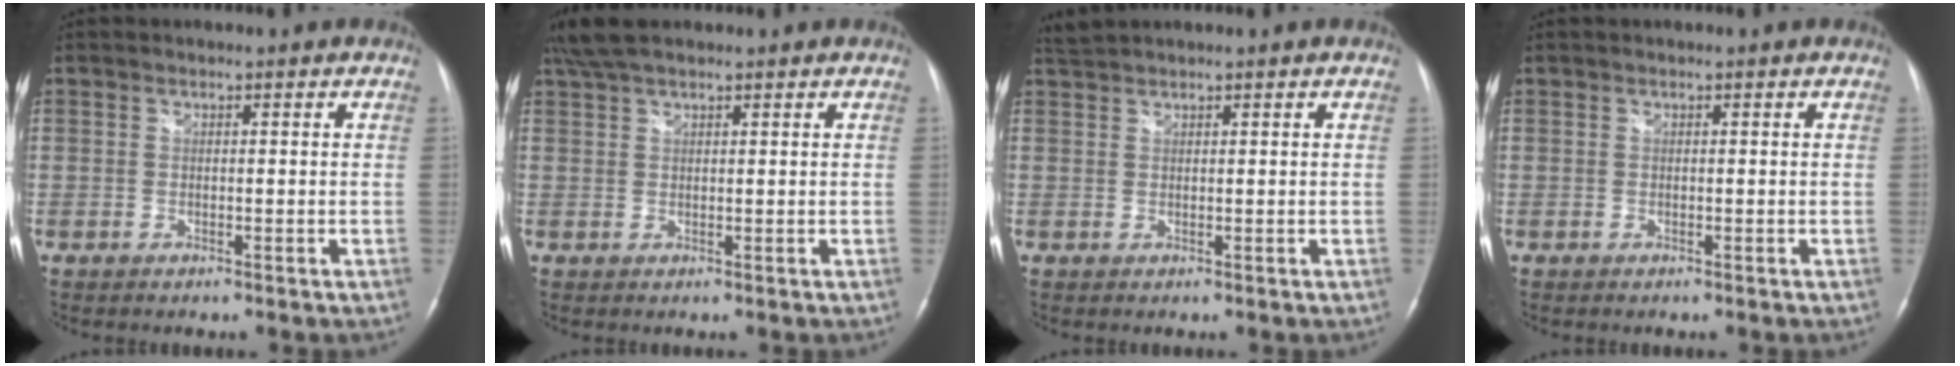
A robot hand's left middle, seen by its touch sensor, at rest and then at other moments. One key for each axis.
{"total": 5.5, "fx": 4.4, "fy": 1.6, "fz": 2.9, "tx": -0.065, "ty": 0.026, "tz": 0.085}
{"total": 1.7, "fx": 1.7, "fy": -0.2, "fz": 0.2, "tx": -0.010, "ty": 0.013, "tz": 0.039}
{"total": 0.0}